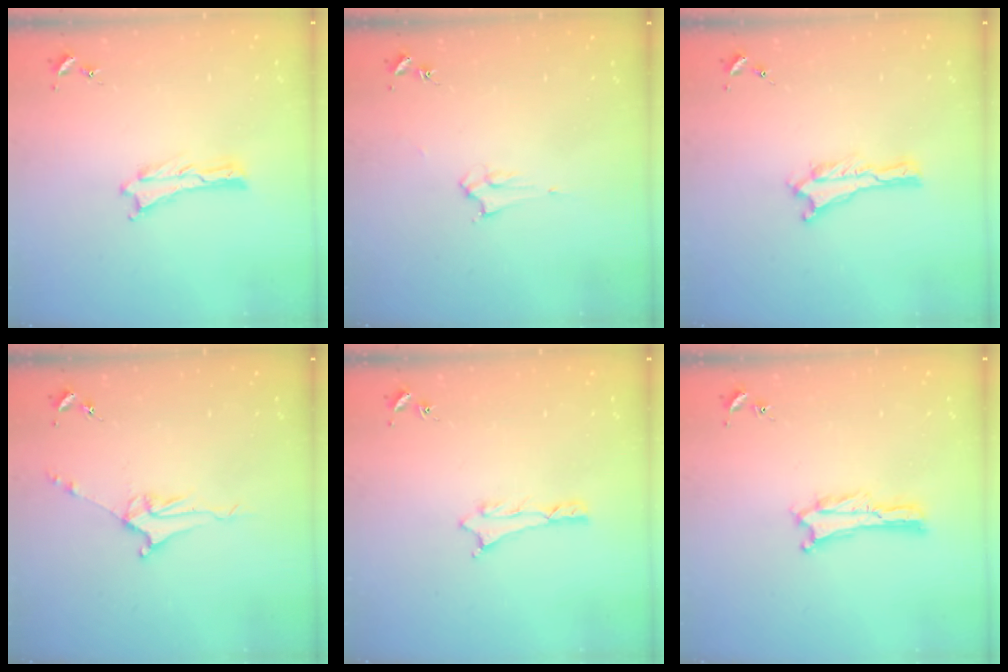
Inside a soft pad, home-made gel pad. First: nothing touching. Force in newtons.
{"total": 2.1, "press": 2.1, "slide": 0.2}
{"total": 0.0}
{"total": 5.1, "press": 5.1, "slide": 0.6}
{"total": 0.8, "press": 0.8, "slide": 0.2}
{"total": 0.0}